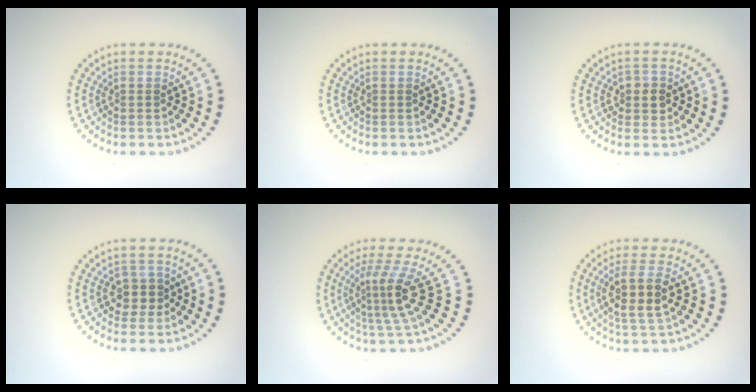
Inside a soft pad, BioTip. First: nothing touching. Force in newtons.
{"total": 0.0}
{"total": 1.8, "press": 1.6, "slide": 0.7}
{"total": 2.4, "press": 2.1, "slide": 1.1}
{"total": 3.8, "press": 2.6, "slide": 2.8}
{"total": 3.7, "press": 3.4, "slide": 1.3}